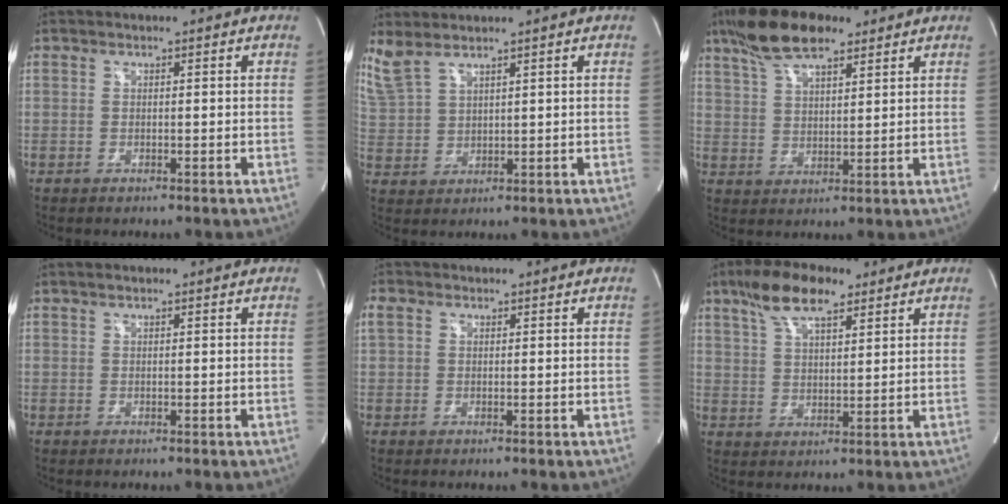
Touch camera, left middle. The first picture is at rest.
{"total": 5.7, "force": [4.9, 1.4, 2.5], "torque": [-0.077, 0.009, 0.121]}
{"total": 10.9, "force": [7.8, 3.4, 6.8], "torque": [-0.132, 0.018, 0.142]}
{"total": 0.8, "force": [0.6, 0.2, 0.5], "torque": [-0.012, 0.009, 0.010]}
{"total": 2.5, "force": [0.9, 1.9, 1.3], "torque": [-0.047, 0.023, 0.023]}
{"total": 9.5, "force": [6.3, 3.1, 6.4], "torque": [-0.127, 0.019, 0.115]}